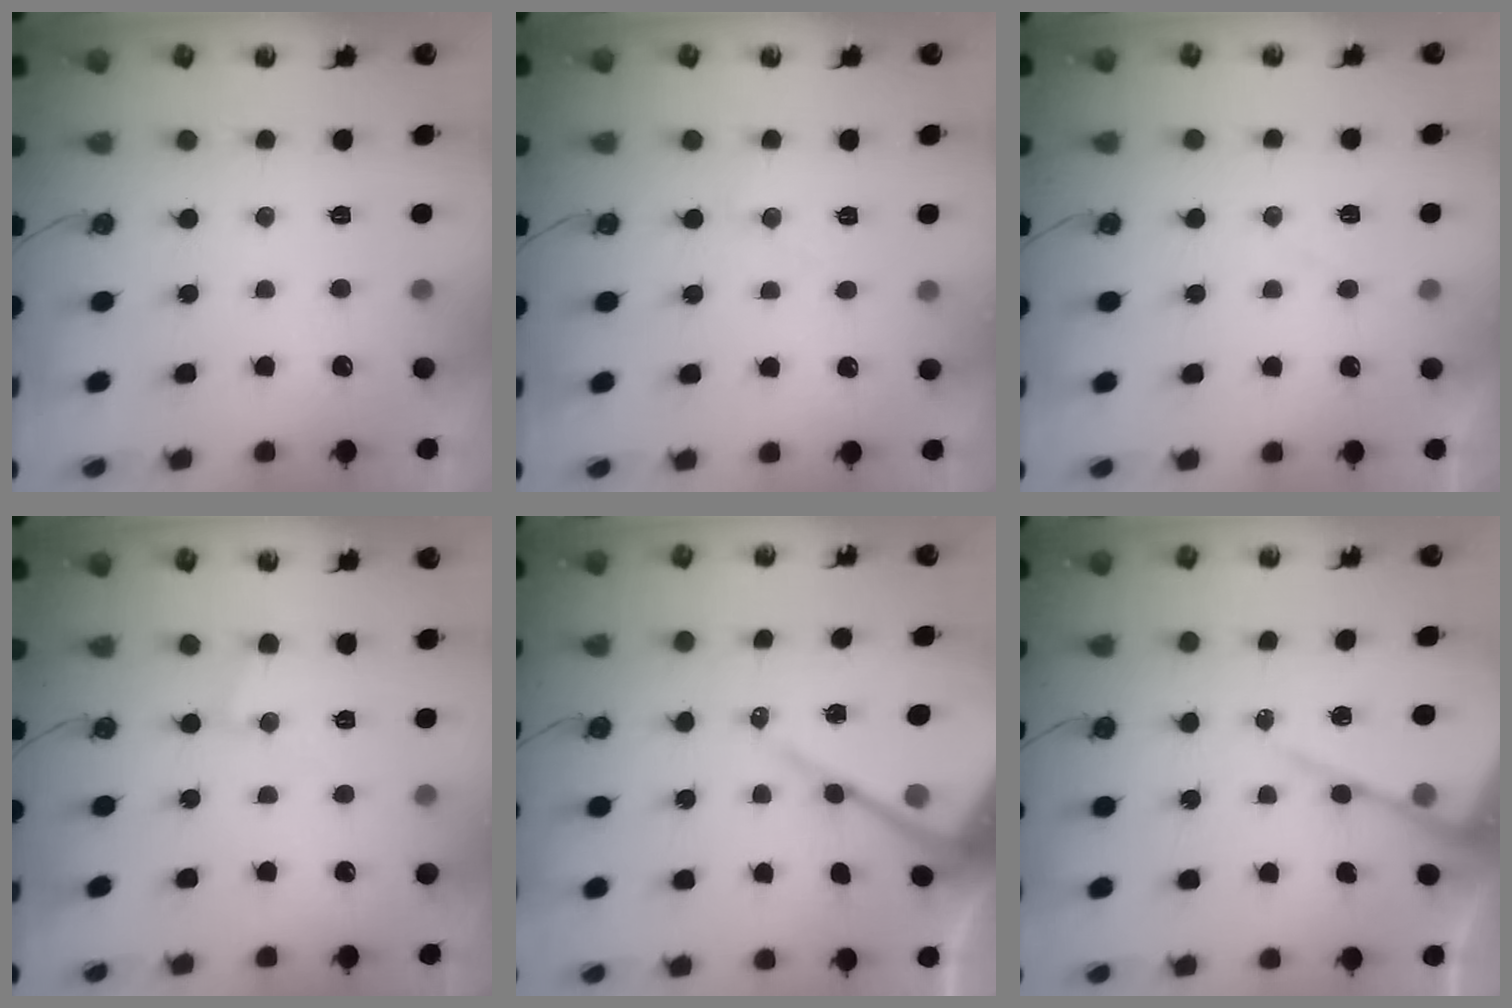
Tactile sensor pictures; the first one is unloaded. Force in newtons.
{"total": 4.9, "press": 4.8, "slide": 0.8}
{"total": 5.4, "press": 5.4, "slide": 0.8}
{"total": 5.7, "press": 5.7, "slide": 0.4}
{"total": 16.2, "press": 16.1, "slide": 1.7}
{"total": 12.3, "press": 12.2, "slide": 1.1}